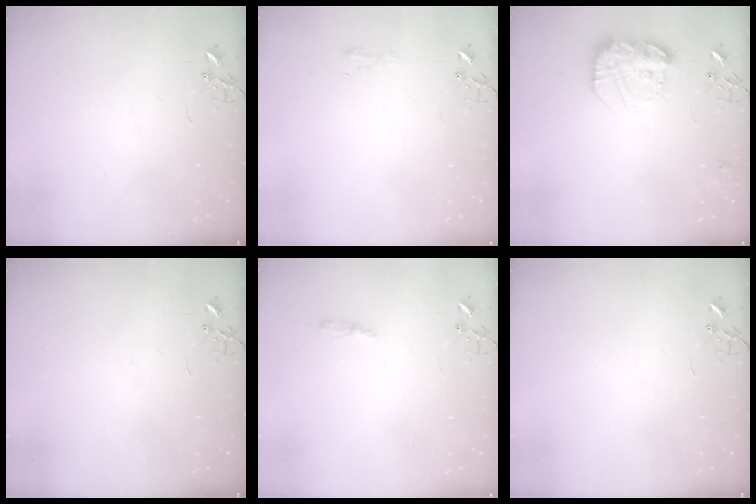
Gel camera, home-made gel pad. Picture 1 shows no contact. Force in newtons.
{"total": 5.6, "press": 5.6, "slide": 0.6}
{"total": 17.4, "press": 17.3, "slide": 1.2}
{"total": 0.0}
{"total": 4.2, "press": 4.1, "slide": 0.5}
{"total": 0.0}